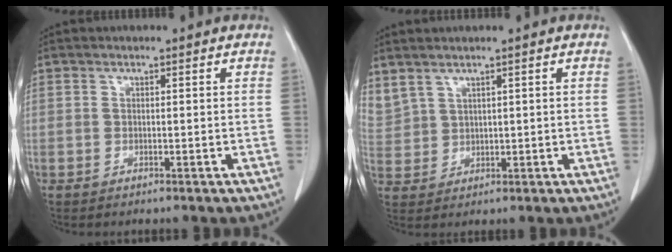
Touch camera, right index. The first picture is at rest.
{"total": 5.7, "force": [3.9, 3.5, 2.3], "torque": [-0.069, 0.009, 0.102]}